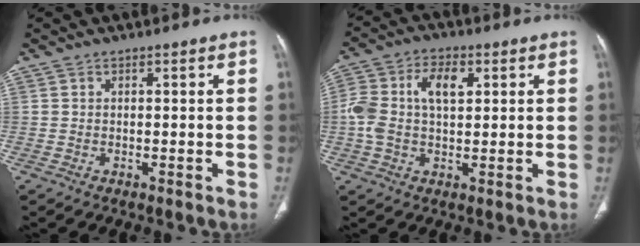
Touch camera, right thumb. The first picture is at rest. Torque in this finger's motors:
{"motor_torque": [0.05, 0.08, 0.67, 0.58, 0.21]}